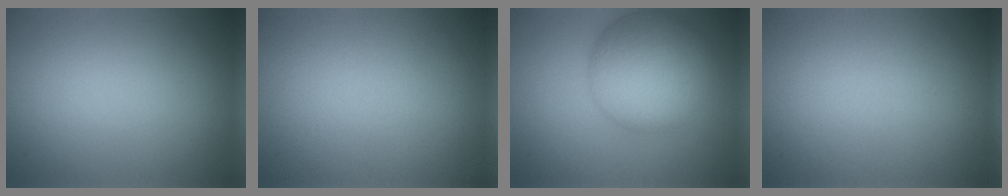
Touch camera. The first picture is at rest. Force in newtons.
{"total": 0.0}
{"total": 9.5, "press": 9.5, "slide": 0.5}
{"total": 0.0}